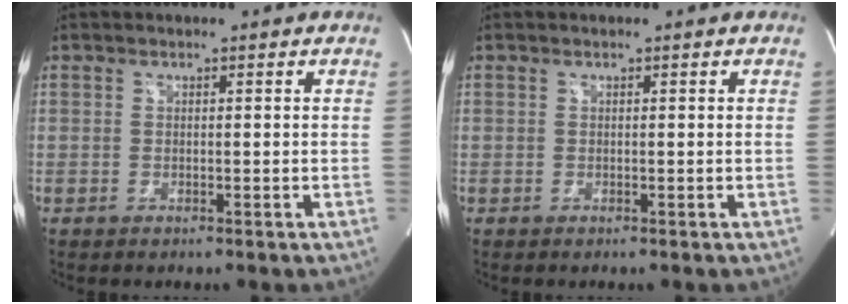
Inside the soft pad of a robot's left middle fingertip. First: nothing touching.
{"total": 0.0}